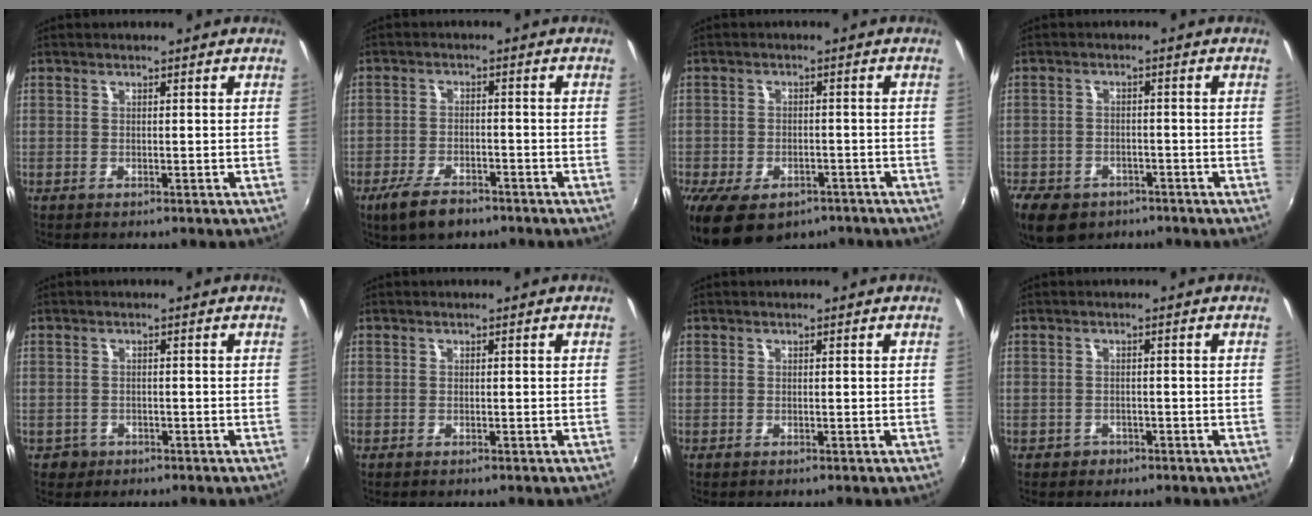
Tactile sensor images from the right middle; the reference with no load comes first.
{"total": 7.3, "force": [-5.3, 2.9, 4.1], "torque": [-0.107, -0.016, -0.094]}
{"total": 11.7, "force": [-7.6, 6.3, 6.2], "torque": [-0.138, -0.030, -0.112]}
{"total": 9.9, "force": [-6.4, 6.2, 4.5], "torque": [-0.120, -0.016, -0.103]}
{"total": 2.1, "force": [-1.0, 1.7, 0.4], "torque": [-0.012, -0.002, -0.016]}
{"total": 0.0}
{"total": 0.0}
{"total": 1.6, "force": [-1.0, 1.3, 0.3], "torque": [-0.008, -0.002, -0.014]}